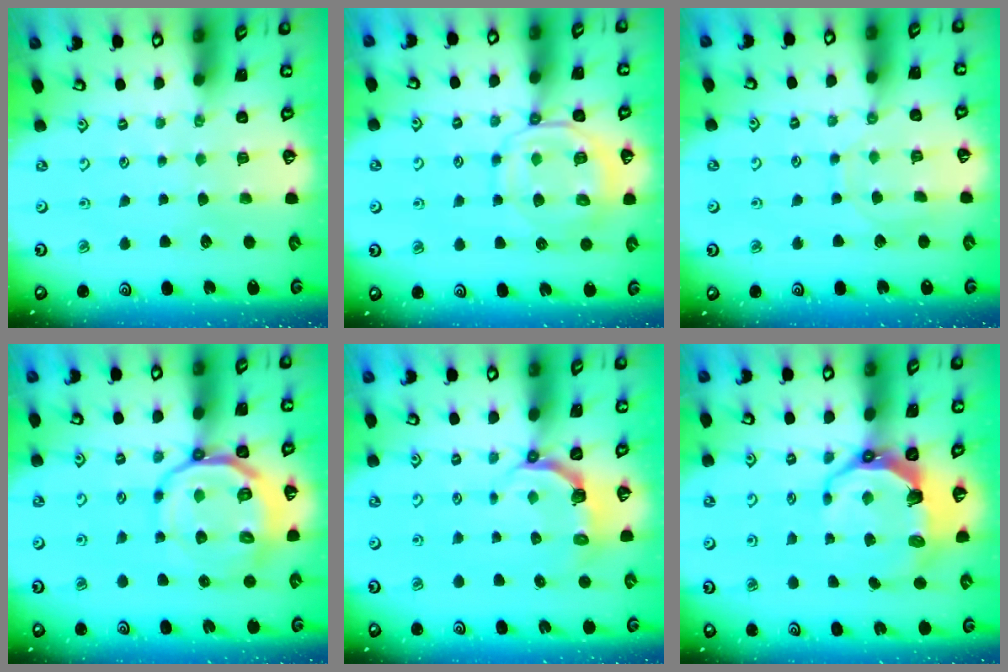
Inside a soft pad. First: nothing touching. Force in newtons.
{"total": 9.4, "press": 9.4, "slide": 1.1}
{"total": 6.9, "press": 6.8, "slide": 0.8}
{"total": 13.9, "press": 13.7, "slide": 2.6}
{"total": 5.0, "press": 3.4, "slide": 3.7}
{"total": 8.9, "press": 7.4, "slide": 4.8}